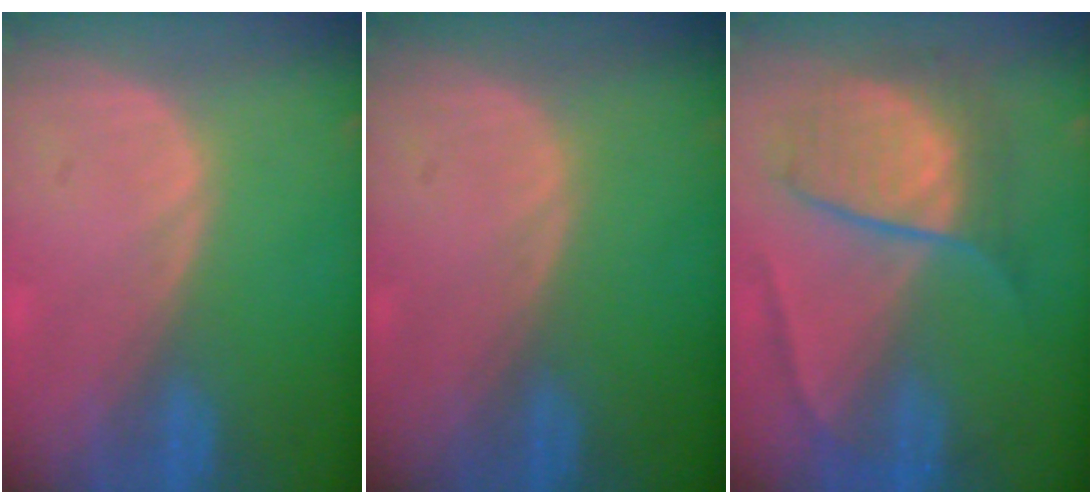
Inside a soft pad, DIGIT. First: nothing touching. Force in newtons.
{"total": 0.0}
{"total": 7.9, "press": 7.9, "slide": 0.6}